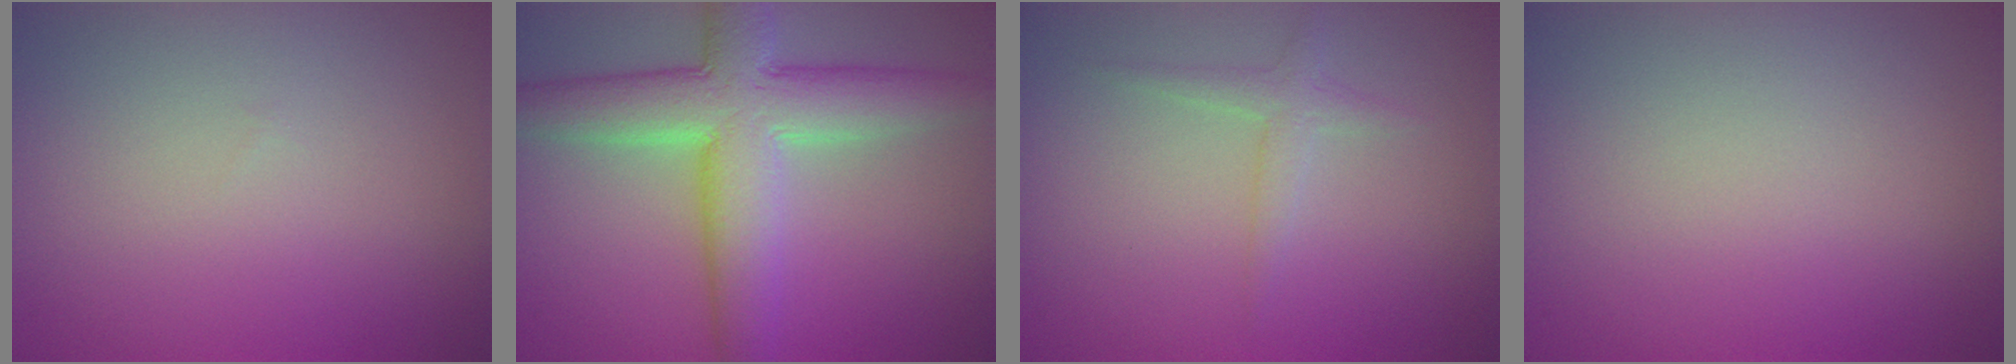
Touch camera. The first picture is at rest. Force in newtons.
{"total": 8.4, "press": 8.4, "slide": 0.5}
{"total": 1.6, "press": 1.6, "slide": 0.0}
{"total": 0.0}